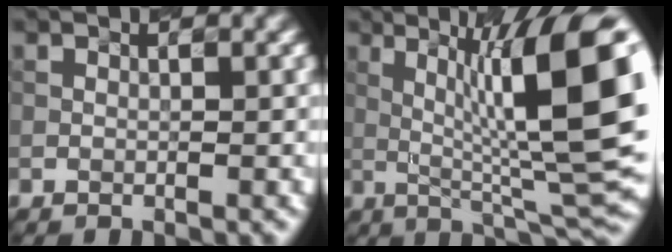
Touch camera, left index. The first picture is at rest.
{"total": 13.7, "force": [2.1, 2.9, 13.2], "torque": [-0.192, 0.015, 0.044]}